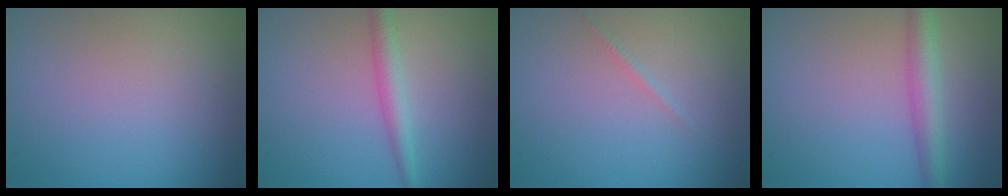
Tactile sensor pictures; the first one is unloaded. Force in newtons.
{"total": 2.2, "press": 2.2, "slide": 0.1}
{"total": 0.6, "press": 0.6, "slide": 0.0}
{"total": 3.4, "press": 3.4, "slide": 0.2}